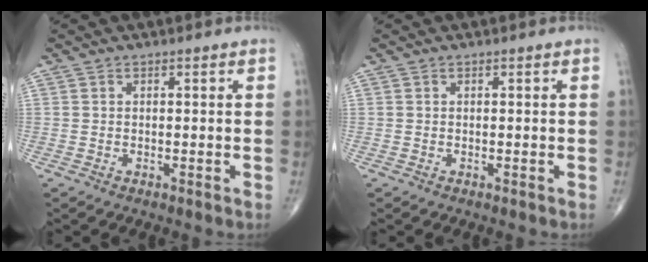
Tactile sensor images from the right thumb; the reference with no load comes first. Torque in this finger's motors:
{"motor_torque": [0.00, 0.00, 0.00, 0.00, 0.00]}